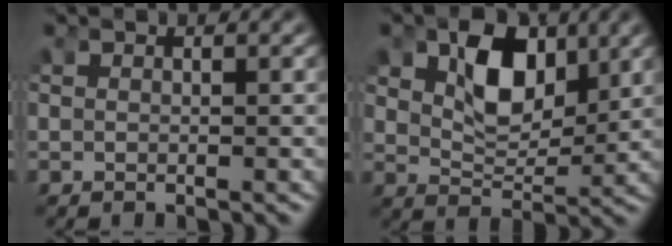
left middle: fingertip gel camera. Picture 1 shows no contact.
{"total": 6.1, "force": [2.2, 4.1, 4.0], "torque": [-0.079, -0.012, 0.038]}